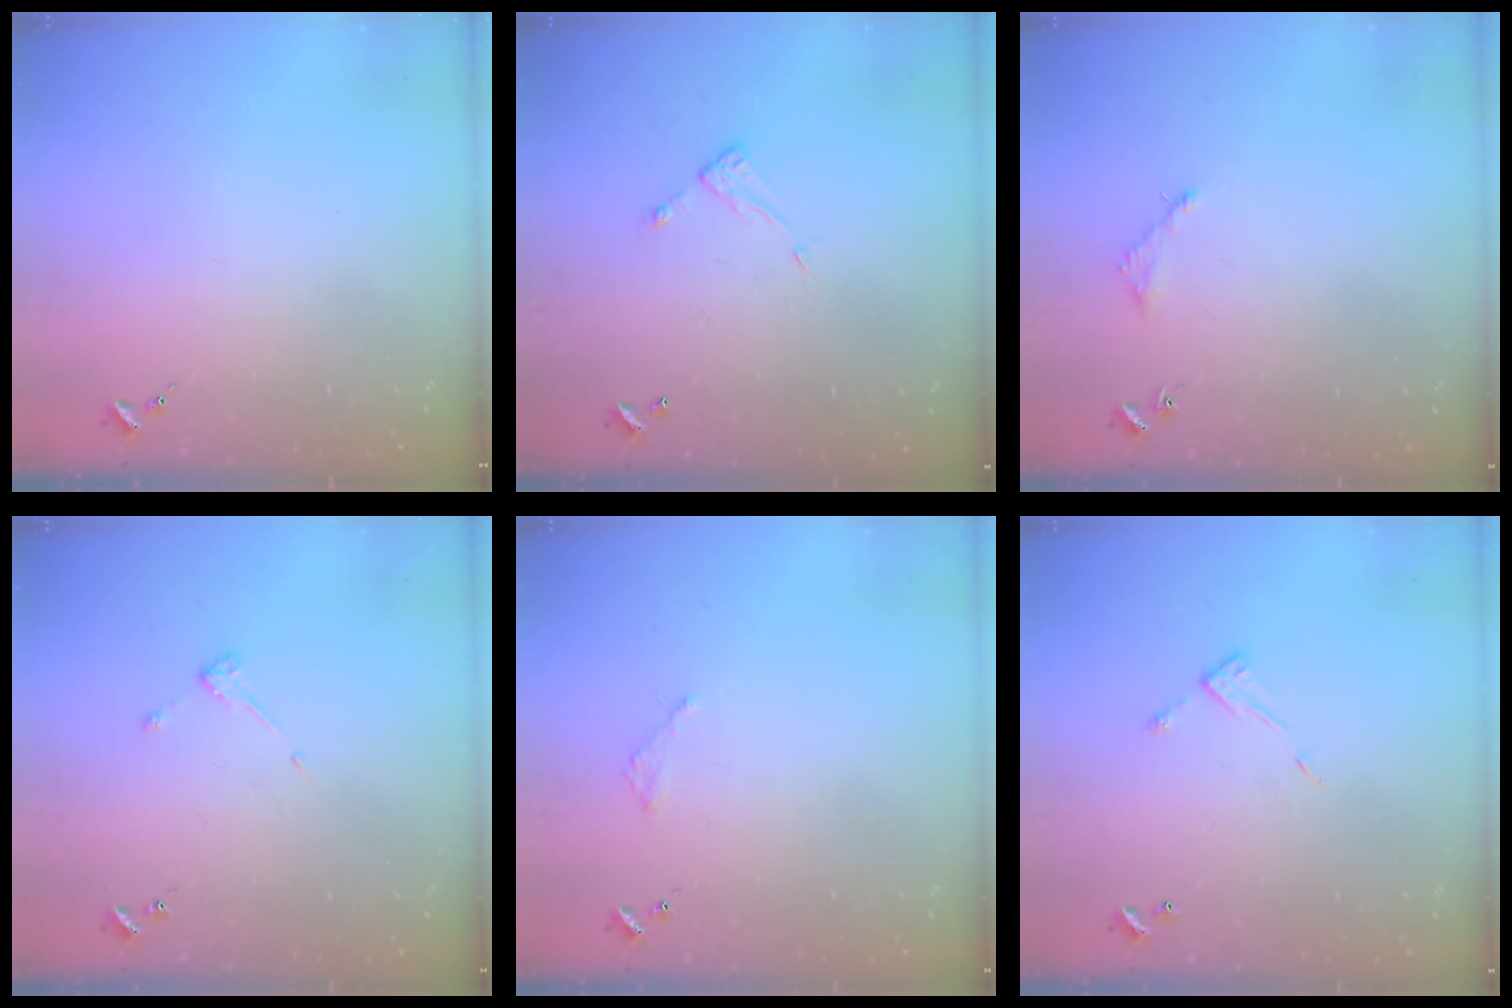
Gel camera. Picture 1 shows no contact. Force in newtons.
{"total": 5.0, "press": 5.0, "slide": 0.2}
{"total": 3.0, "press": 3.0, "slide": 0.4}
{"total": 3.1, "press": 3.0, "slide": 0.5}
{"total": 2.0, "press": 2.0, "slide": 0.3}
{"total": 6.7, "press": 6.7, "slide": 0.2}